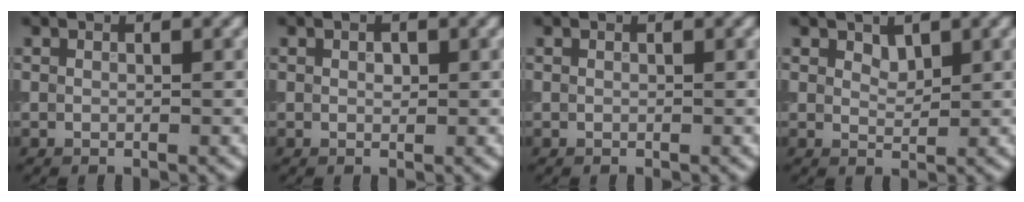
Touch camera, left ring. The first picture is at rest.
{"total": 0.7, "force": [0.1, 0.4, 0.5], "torque": [-0.007, 0.000, 0.001]}
{"total": 0.0}
{"total": 1.1, "force": [0.8, 0.6, 0.5], "torque": [-0.009, -0.003, 0.017]}